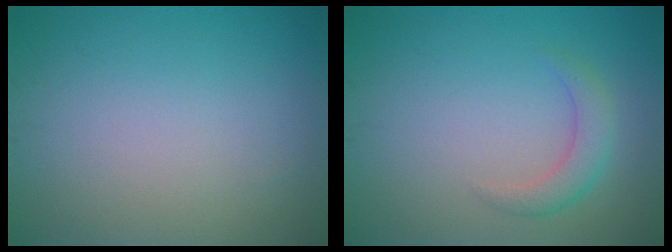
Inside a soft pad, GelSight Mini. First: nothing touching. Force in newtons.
{"total": 2.3, "press": 2.3, "slide": 0.1}